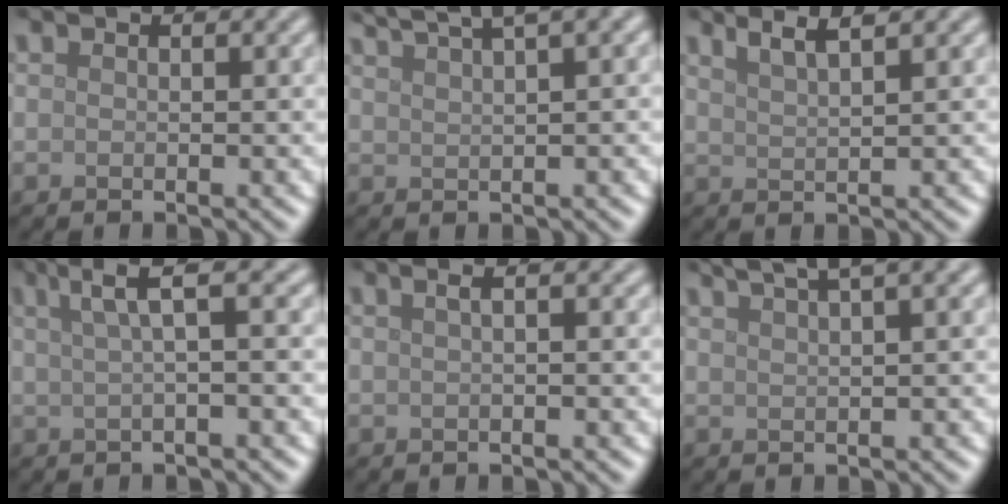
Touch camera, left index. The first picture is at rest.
{"total": 6.9, "force": [5.2, 1.4, 4.3], "torque": [-0.052, 0.031, 0.060]}
{"total": 3.1, "force": [2.3, 0.7, 2.0], "torque": [-0.012, 0.016, 0.020]}
{"total": 3.7, "force": [1.2, 0.8, 3.4], "torque": [-0.049, 0.011, 0.020]}
{"total": 2.1, "force": [0.6, 0.9, 1.8], "torque": [-0.016, 0.001, -0.006]}
{"total": 6.6, "force": [4.6, 1.8, 4.3], "torque": [-0.039, 0.036, 0.039]}